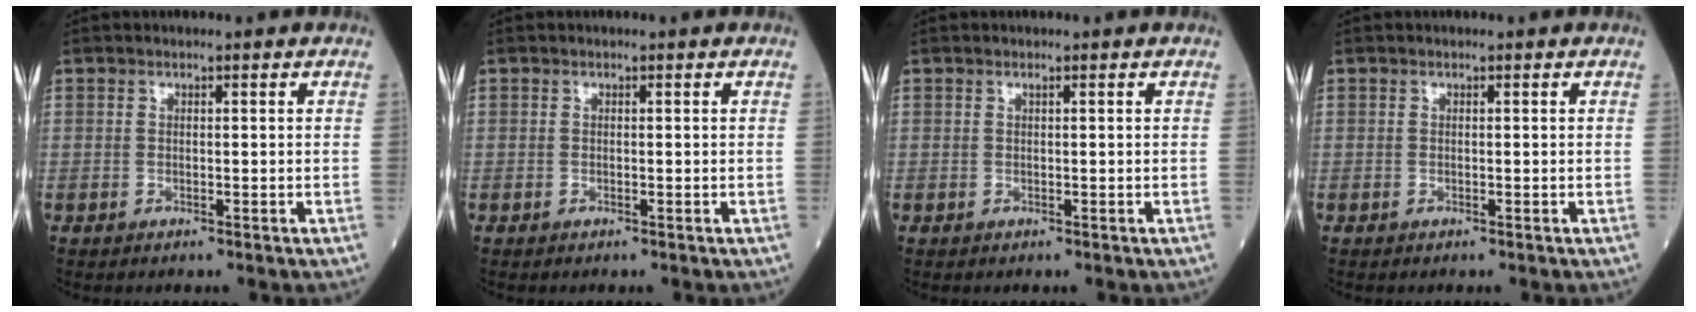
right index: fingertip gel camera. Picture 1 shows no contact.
{"total": 0.0}
{"total": 0.0}
{"total": 0.0}